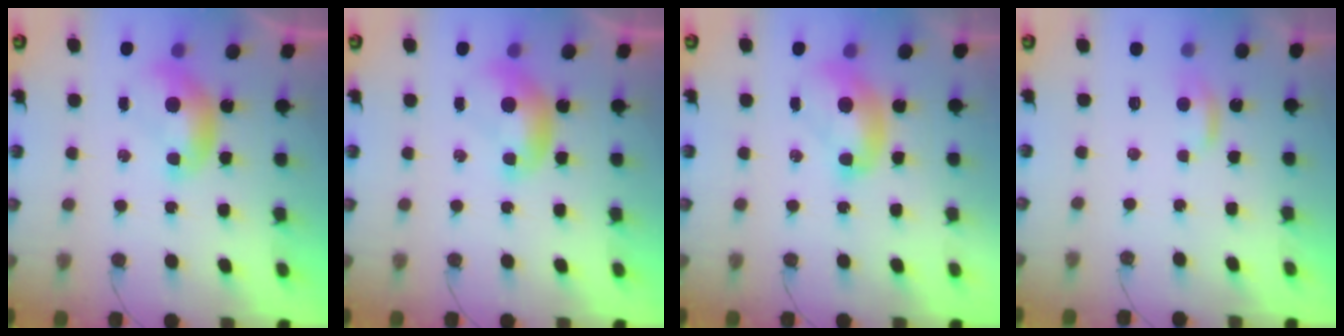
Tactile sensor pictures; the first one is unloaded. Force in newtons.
{"total": 0.0}
{"total": 2.2, "press": 2.2, "slide": 0.2}
{"total": 1.8, "press": 1.8, "slide": 0.4}